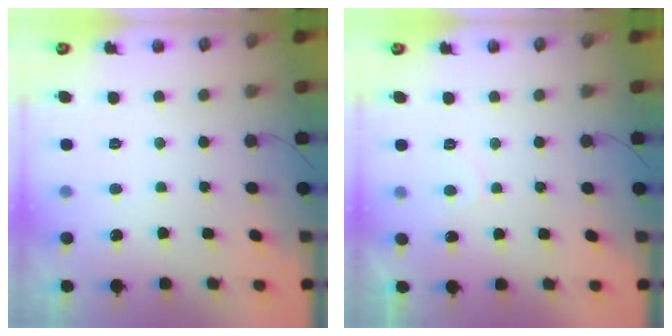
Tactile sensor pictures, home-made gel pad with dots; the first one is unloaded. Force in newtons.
{"total": 0.9, "press": 0.7, "slide": 0.6}